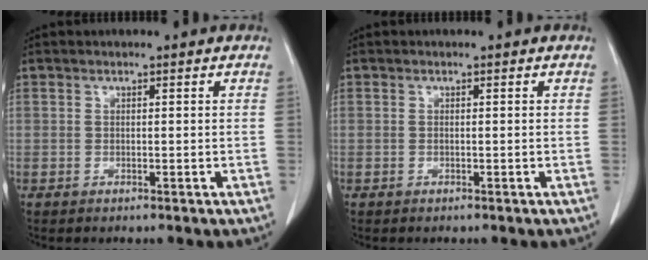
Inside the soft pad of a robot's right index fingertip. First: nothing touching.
{"total": 0.0}